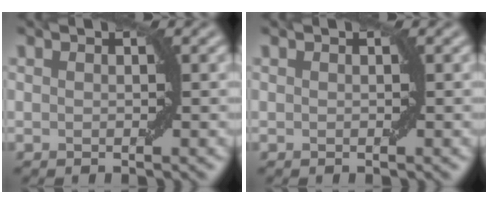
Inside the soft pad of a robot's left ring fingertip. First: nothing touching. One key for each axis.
{"total": 0.0}